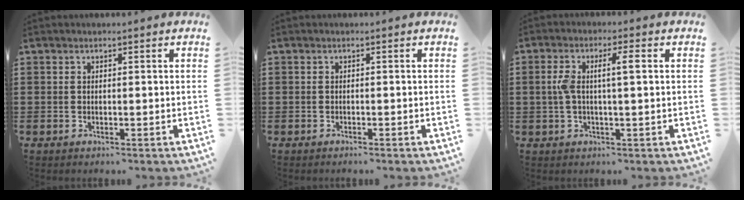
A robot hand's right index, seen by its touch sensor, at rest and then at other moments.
{"total": 0.5, "force": [-0.5, 0.0, 0.1], "torque": [-0.003, -0.003, -0.010]}
{"total": 4.5, "force": [0.3, 0.7, 4.5], "torque": [-0.099, -0.005, -0.003]}